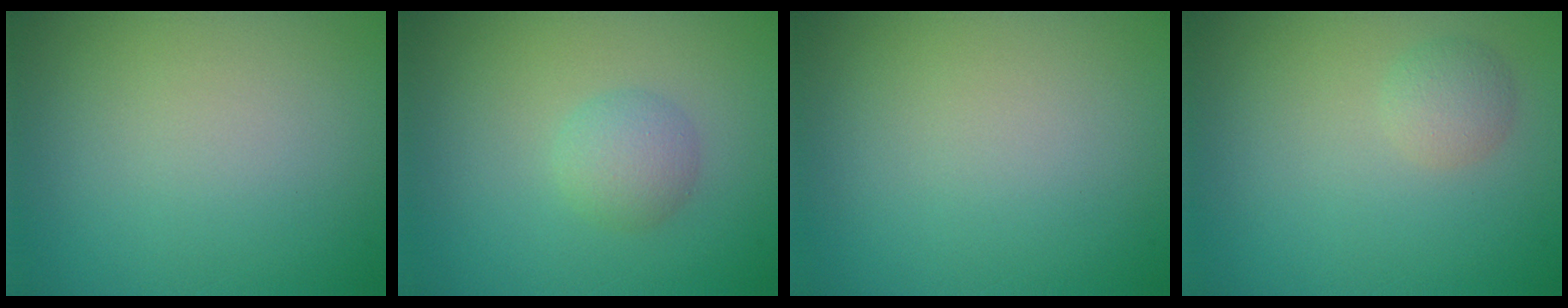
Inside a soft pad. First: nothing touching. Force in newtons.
{"total": 2.1, "press": 2.1, "slide": 0.1}
{"total": 0.0}
{"total": 1.6, "press": 1.6, "slide": 0.1}